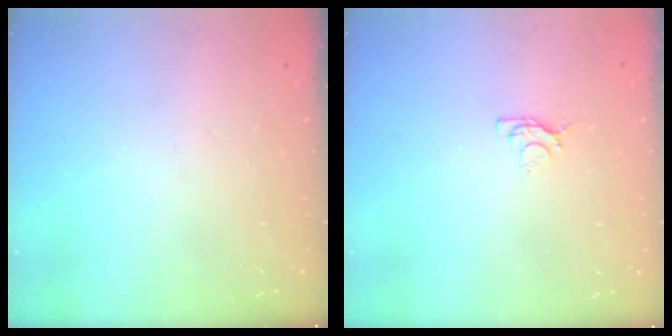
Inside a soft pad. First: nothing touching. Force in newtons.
{"total": 3.2, "press": 3.2, "slide": 0.5}